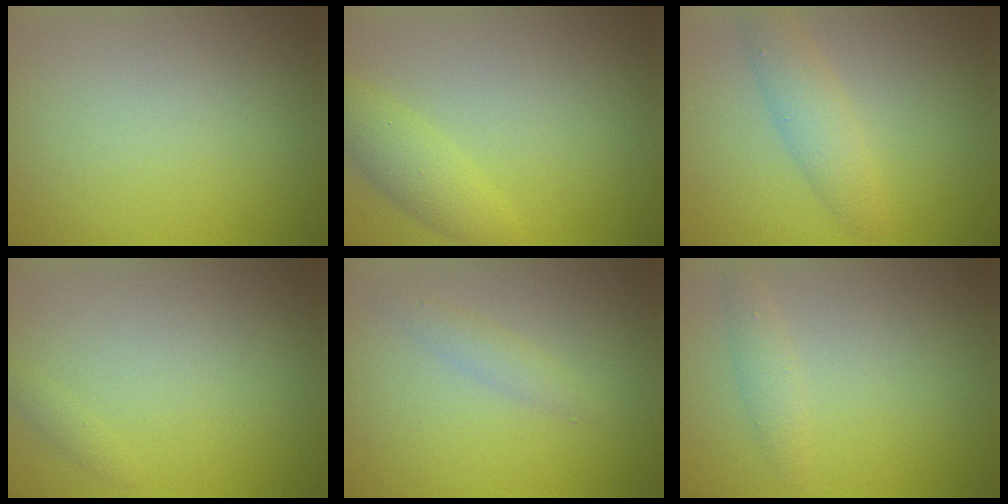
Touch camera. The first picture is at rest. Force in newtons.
{"total": 2.7, "press": 2.7, "slide": 0.1}
{"total": 2.8, "press": 2.8, "slide": 0.1}
{"total": 0.6, "press": 0.6, "slide": 0.0}
{"total": 1.3, "press": 1.3, "slide": 0.0}
{"total": 1.3, "press": 1.3, "slide": 0.0}